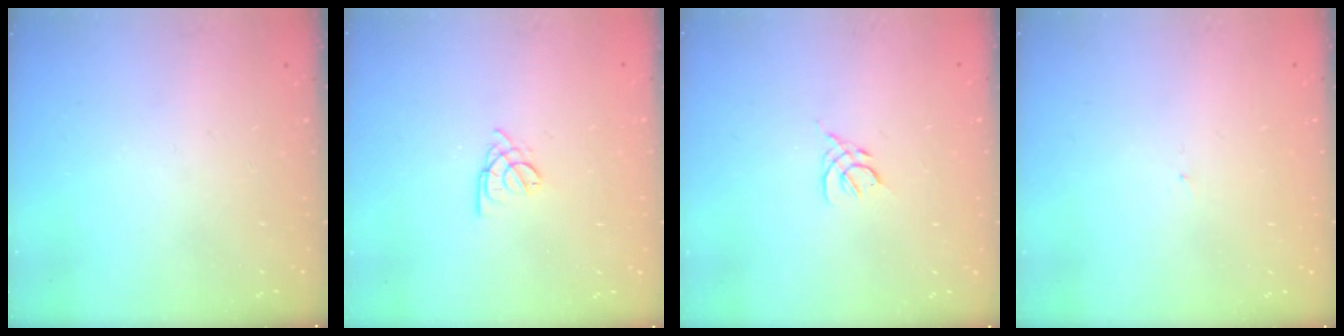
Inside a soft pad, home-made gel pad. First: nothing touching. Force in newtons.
{"total": 2.6, "press": 2.6, "slide": 0.6}
{"total": 2.2, "press": 2.1, "slide": 0.6}
{"total": 0.8, "press": 0.8, "slide": 0.1}